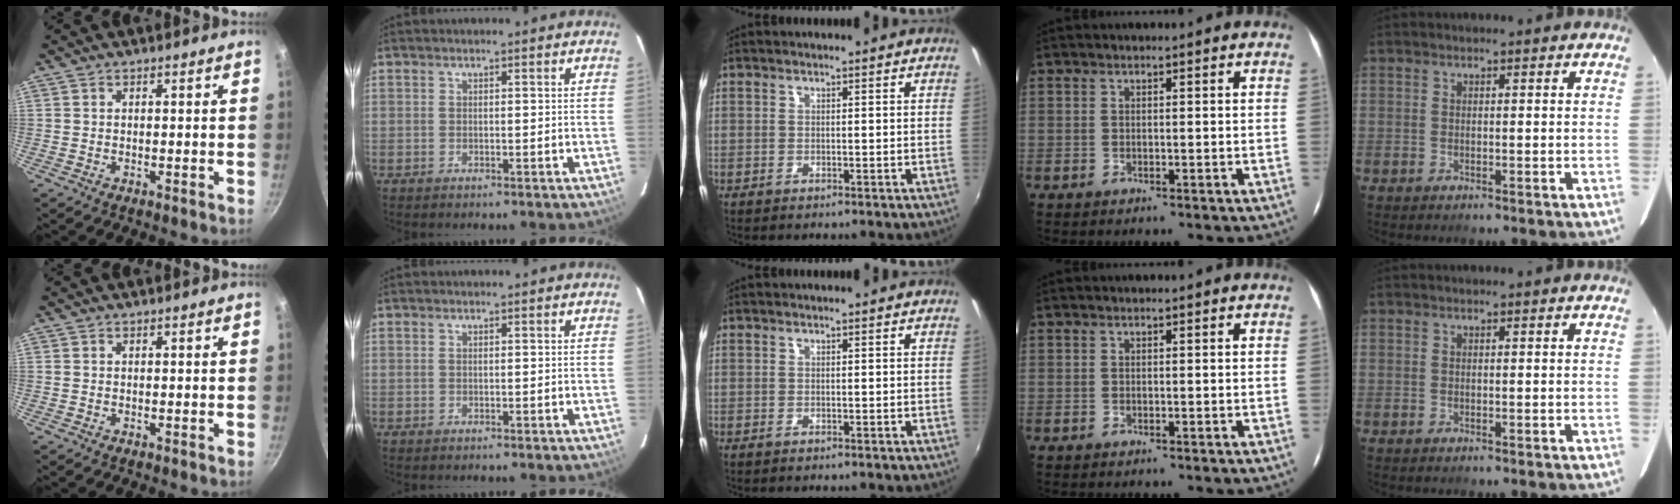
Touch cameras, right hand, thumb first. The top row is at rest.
{}